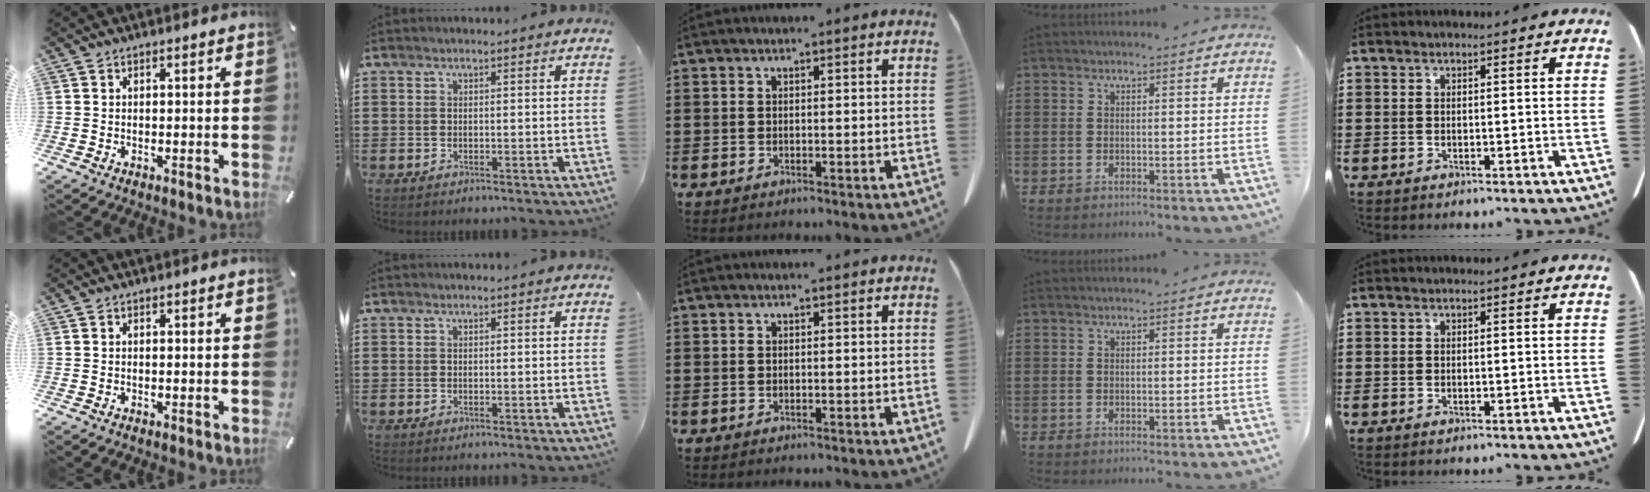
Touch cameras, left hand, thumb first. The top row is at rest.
{}